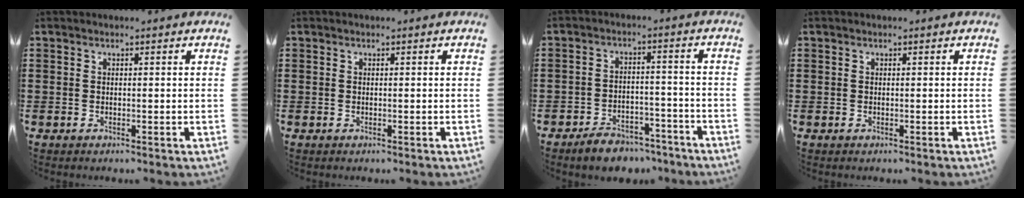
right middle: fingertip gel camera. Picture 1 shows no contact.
{"total": 0.0}
{"total": 4.9, "force": [-4.7, 1.2, 0.9], "torque": [-0.015, 0.014, -0.095]}
{"total": 0.0}